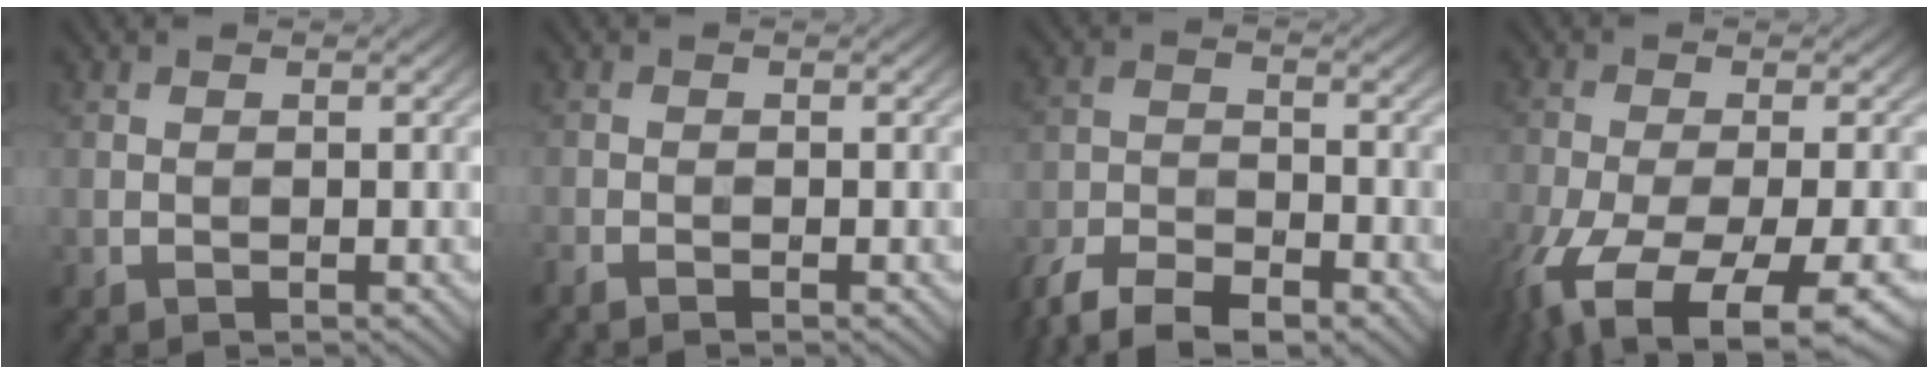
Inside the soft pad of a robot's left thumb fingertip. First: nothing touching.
{"total": 1.3, "force": [-1.2, 0.1, 0.6], "torque": [-0.013, -0.005, -0.027]}
{"total": 8.7, "force": [-6.8, 3.2, 4.5], "torque": [-0.084, -0.010, -0.137]}
{"total": 14.6, "force": [-8.7, 5.2, 10.5], "torque": [-0.240, -0.060, -0.122]}